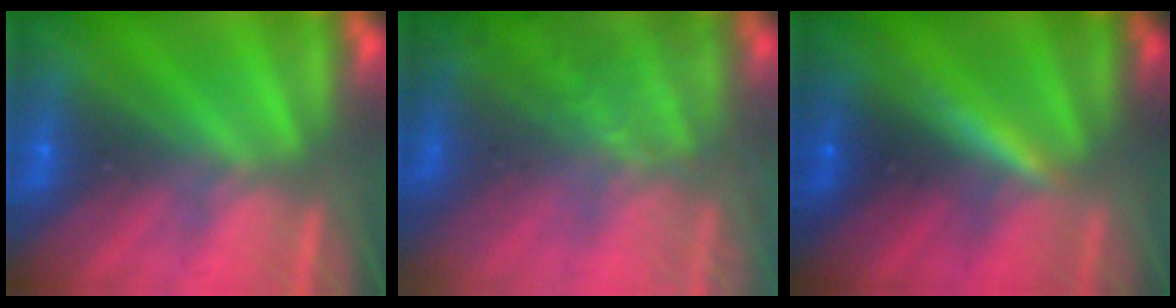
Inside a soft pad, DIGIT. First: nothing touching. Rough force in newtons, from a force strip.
{"total": 7.1}
{"total": 3.3}